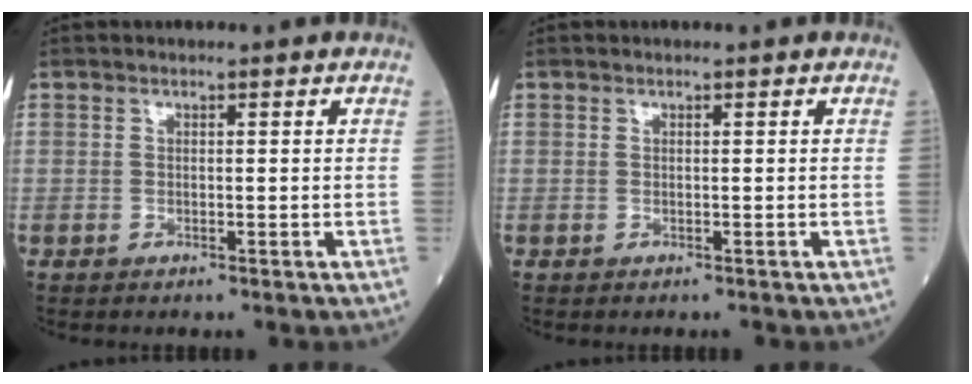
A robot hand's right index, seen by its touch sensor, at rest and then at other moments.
{"total": 0.0}